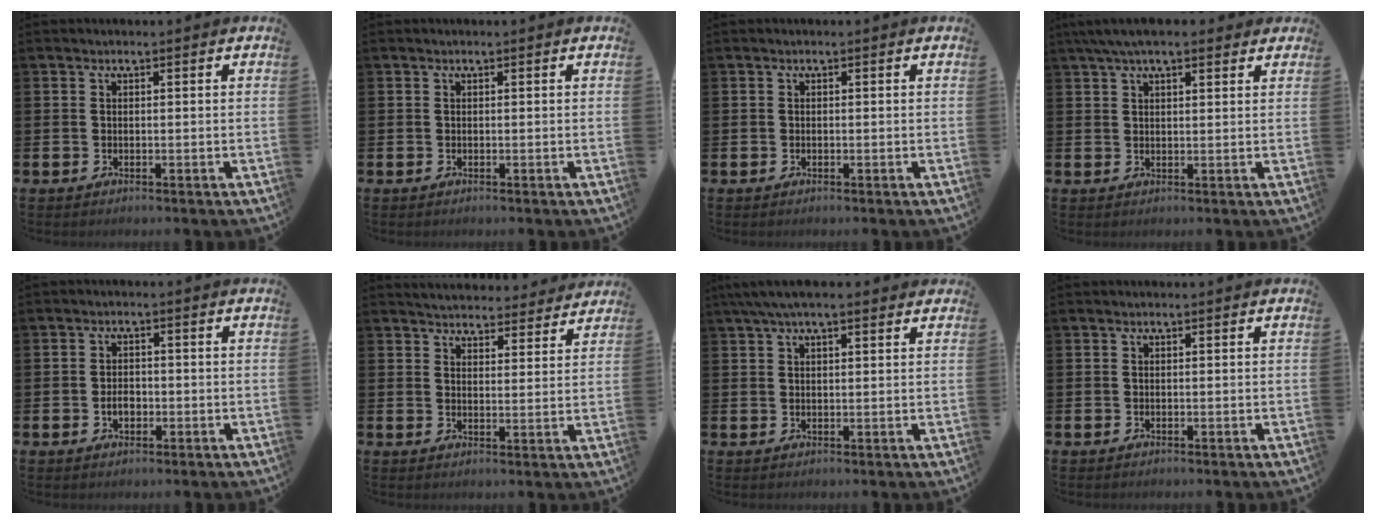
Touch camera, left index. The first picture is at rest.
{"total": 0.0}
{"total": 0.0}
{"total": 4.9, "force": [3.9, 1.3, 2.6], "torque": [-0.055, -0.003, 0.071]}
{"total": 2.4, "force": [-0.6, 1.7, 1.6], "torque": [-0.019, 0.000, -0.015]}
{"total": 4.7, "force": [4.6, 0.7, 0.0], "torque": [-0.002, -0.035, 0.081]}
{"total": 4.4, "force": [3.4, 1.1, 2.6], "torque": [-0.053, 0.000, 0.060]}
{"total": 0.0}